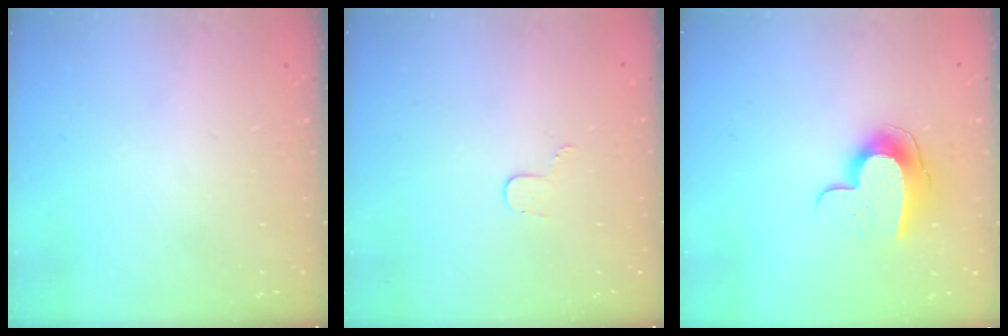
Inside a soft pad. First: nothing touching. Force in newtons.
{"total": 3.5, "press": 3.5, "slide": 0.4}
{"total": 10.2, "press": 10.2, "slide": 0.1}